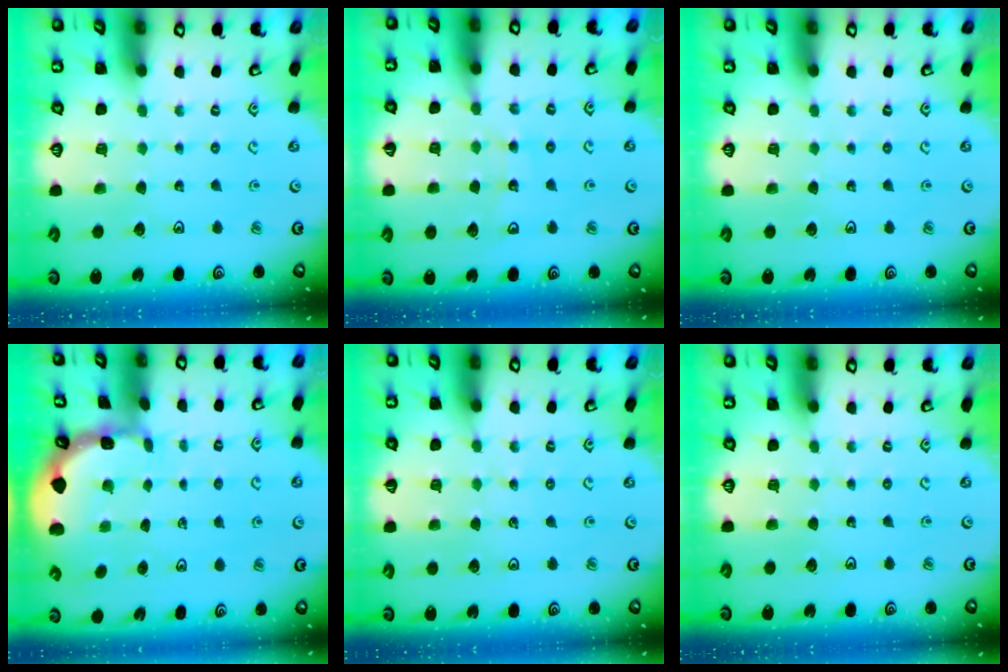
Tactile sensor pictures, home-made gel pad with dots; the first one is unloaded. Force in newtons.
{"total": 9.5, "press": 9.4, "slide": 1.2}
{"total": 0.0}
{"total": 1.0, "press": 1.0, "slide": 0.0}
{"total": 2.1, "press": 2.1, "slide": 0.4}
{"total": 0.0}